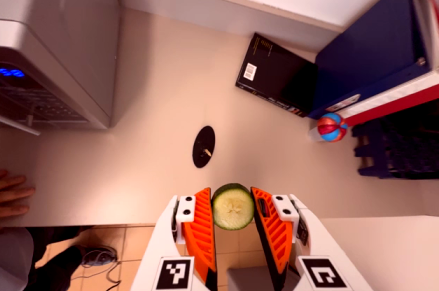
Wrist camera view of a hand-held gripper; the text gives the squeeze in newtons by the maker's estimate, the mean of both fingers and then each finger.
{"total": 7.5, "left": 7.3, "right": 7.8}